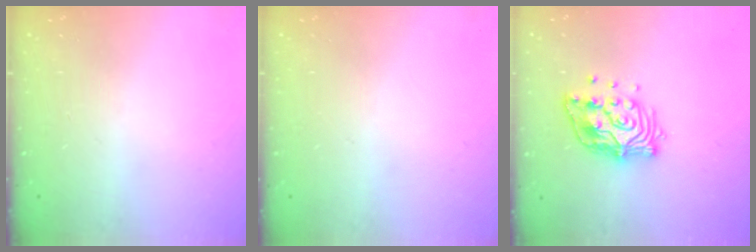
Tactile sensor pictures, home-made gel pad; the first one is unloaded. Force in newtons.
{"total": 0.0}
{"total": 13.7, "press": 13.7, "slide": 1.2}